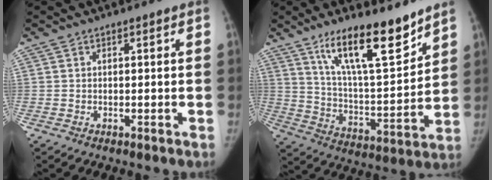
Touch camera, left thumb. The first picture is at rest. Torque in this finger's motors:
{"motor_torque": [0.48, -0.13, 1.41, -1.36, 0.43]}